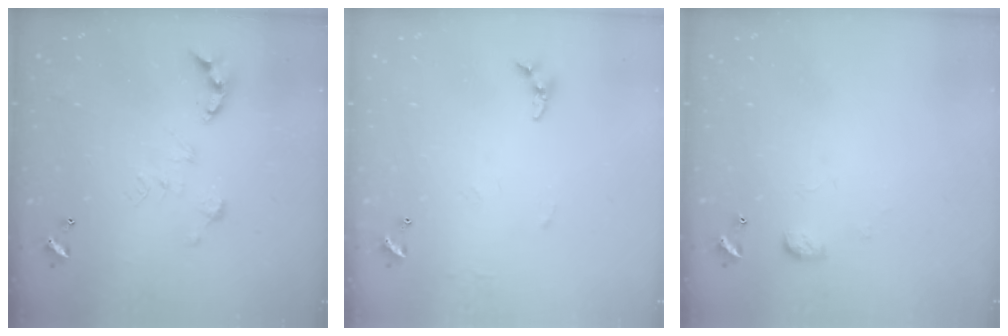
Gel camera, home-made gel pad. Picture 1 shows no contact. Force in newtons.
{"total": 5.2, "press": 5.2, "slide": 0.5}
{"total": 5.3, "press": 5.2, "slide": 0.8}